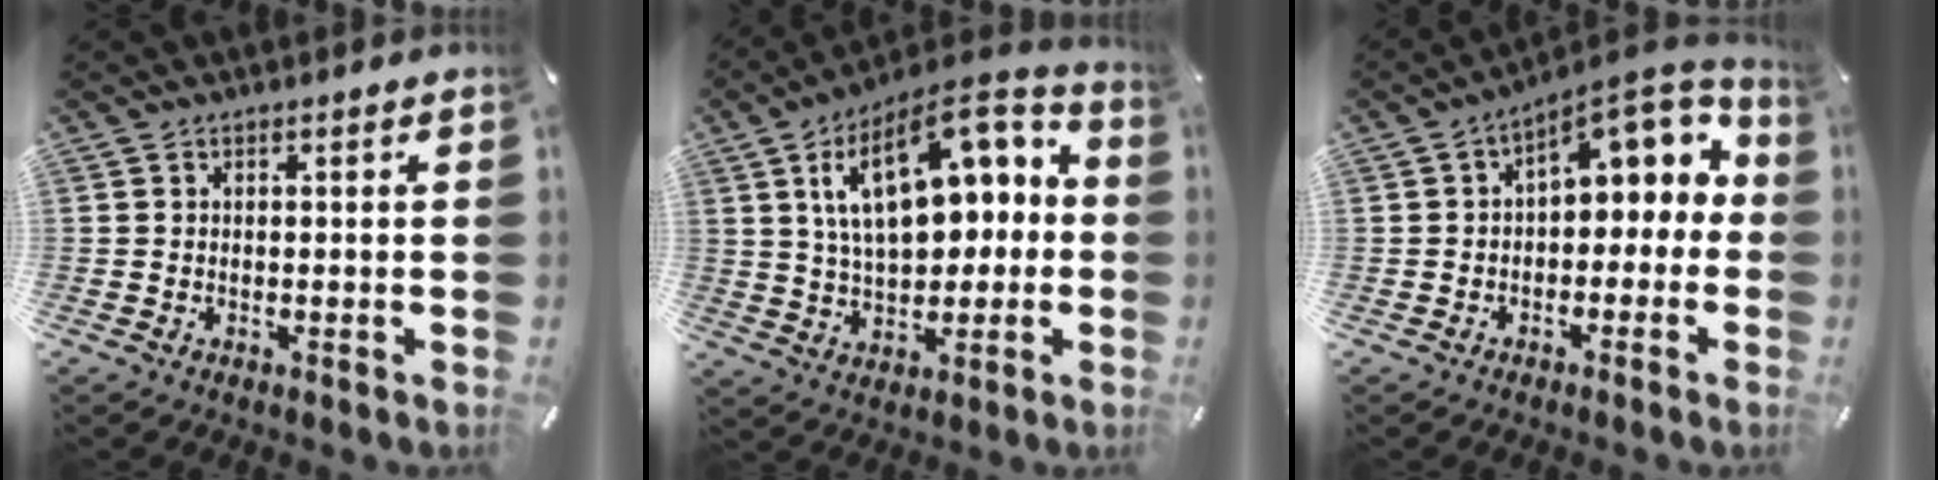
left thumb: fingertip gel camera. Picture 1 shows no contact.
{"total": 19.3, "force": [5.6, 11.6, 14.4], "torque": [-0.234, -0.016, 0.095]}
{"total": 8.9, "force": [3.5, 5.1, 6.4], "torque": [-0.080, -0.032, 0.060]}